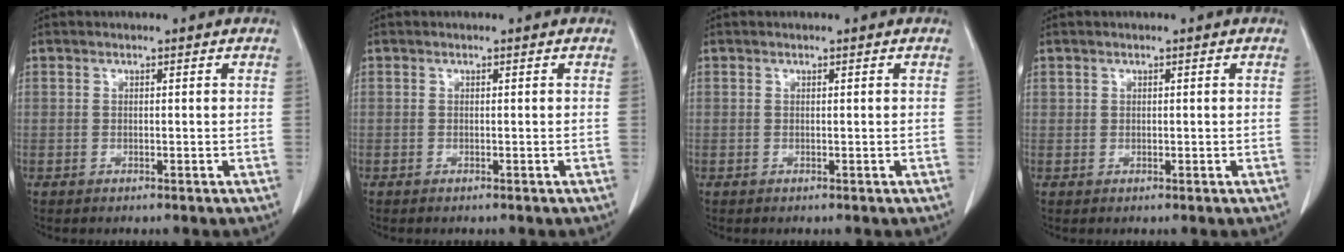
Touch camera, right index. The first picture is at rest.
{"total": 0.0}
{"total": 0.0}
{"total": 0.5, "force": [0.3, 0.5, 0.1], "torque": [0.008, 0.001, 0.003]}